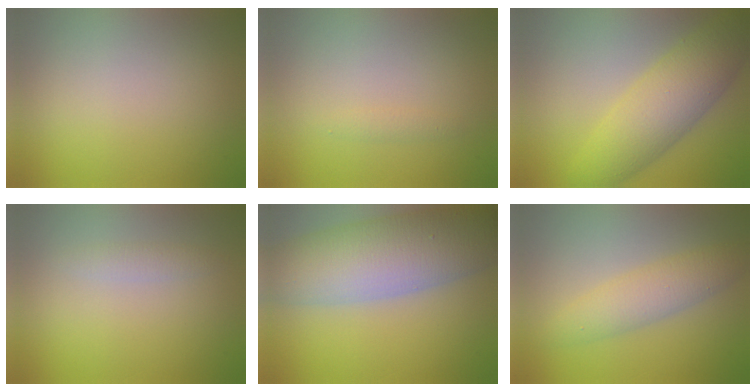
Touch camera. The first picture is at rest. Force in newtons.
{"total": 0.7, "press": 0.7, "slide": 0.0}
{"total": 7.7, "press": 7.7, "slide": 0.2}
{"total": 1.2, "press": 1.2, "slide": 0.0}
{"total": 11.6, "press": 11.6, "slide": 0.8}
{"total": 3.7, "press": 3.7, "slide": 0.1}